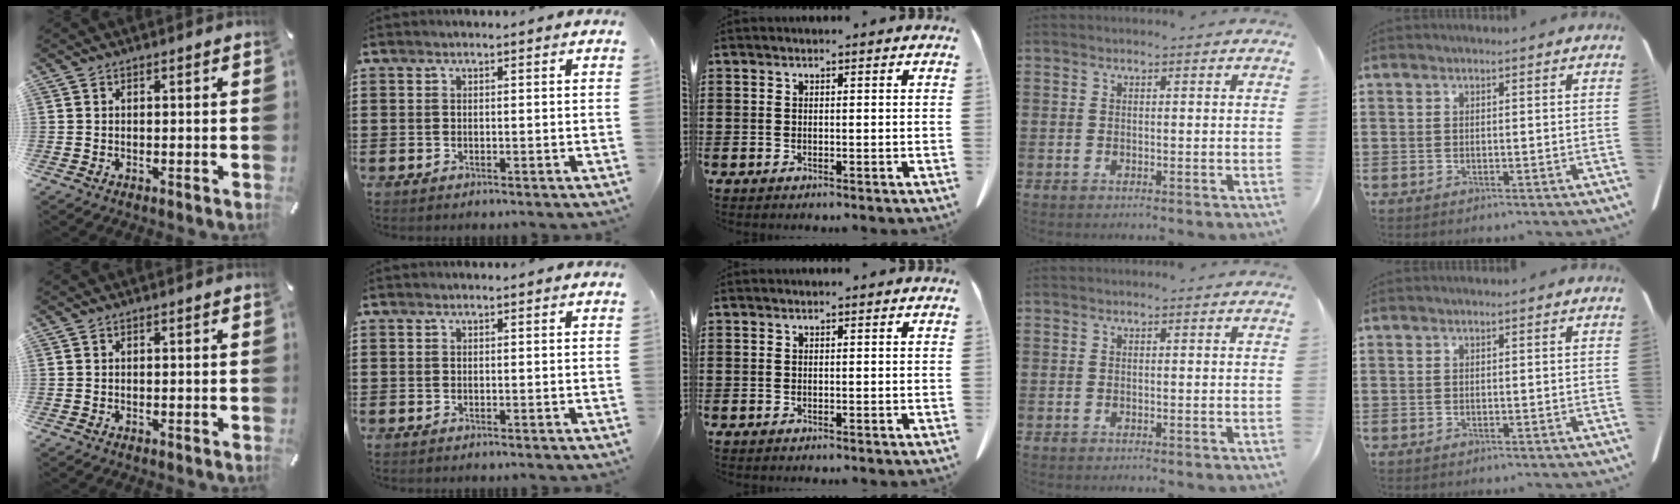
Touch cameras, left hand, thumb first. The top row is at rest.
{}